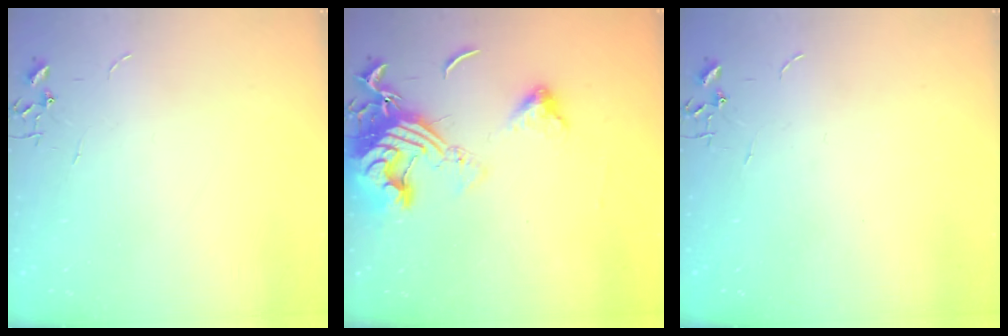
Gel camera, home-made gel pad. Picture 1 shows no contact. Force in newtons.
{"total": 17.4, "press": 17.3, "slide": 2.0}
{"total": 0.0}